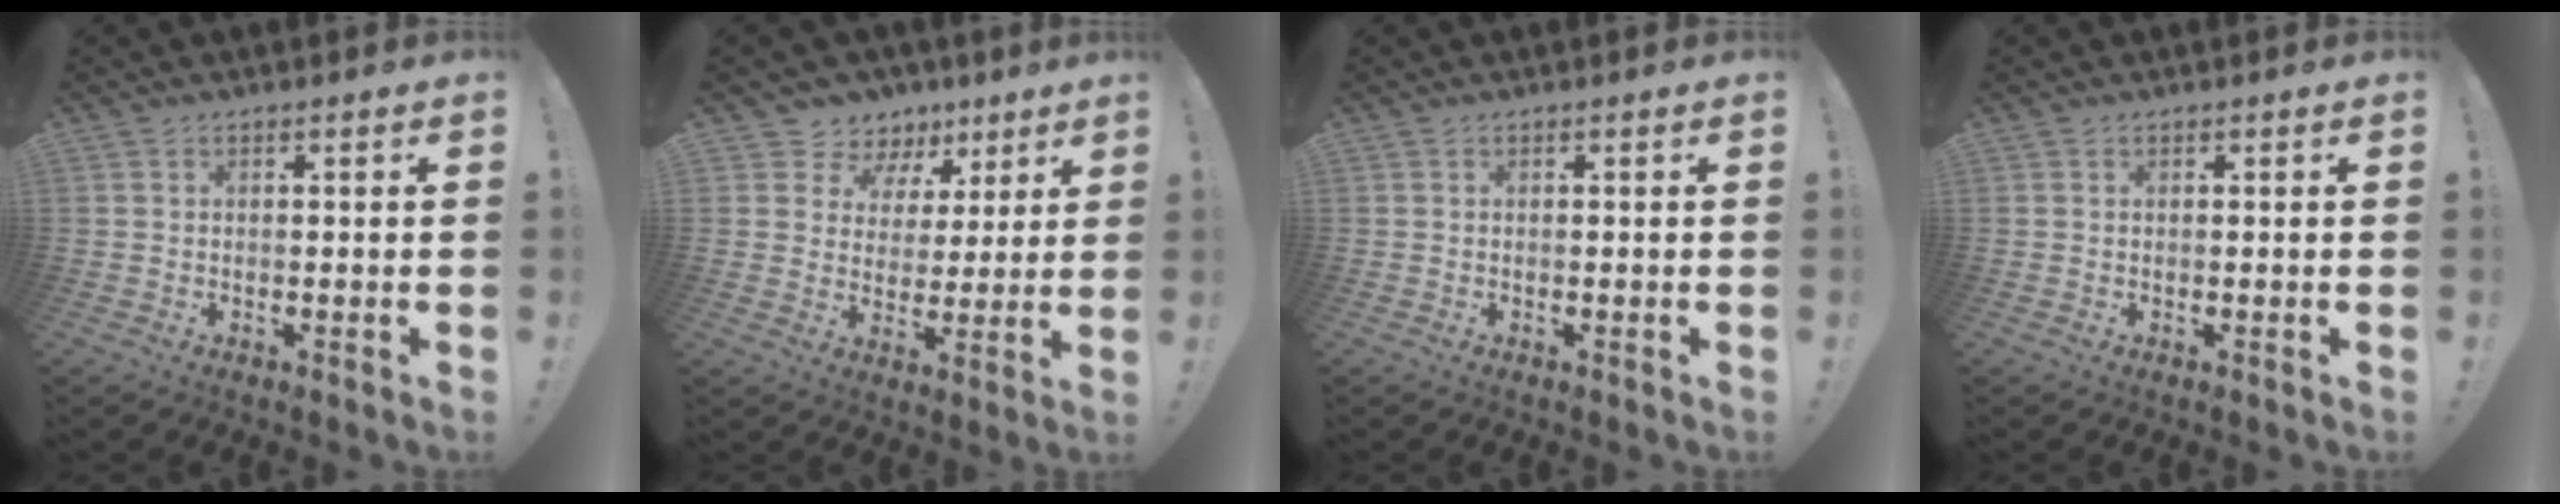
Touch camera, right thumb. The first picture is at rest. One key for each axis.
{"total": 7.8, "fx": 4.5, "fy": 6.2, "fz": 1.7, "tx": -0.029, "ty": -0.031, "tz": 0.089}
{"total": 0.0}
{"total": 0.0}